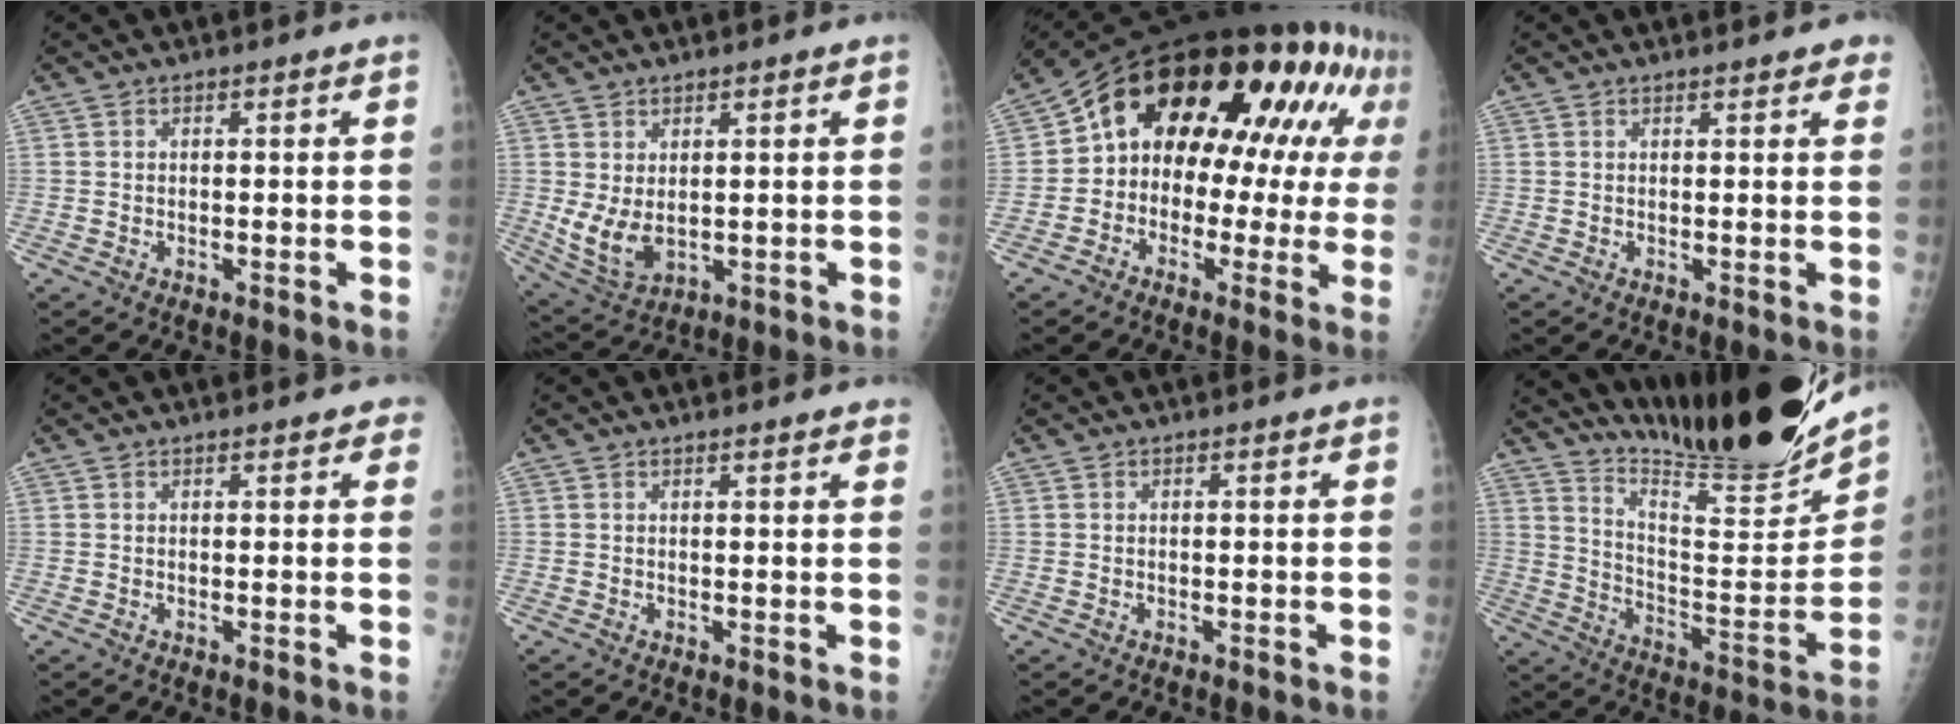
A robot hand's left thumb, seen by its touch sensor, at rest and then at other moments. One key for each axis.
{"total": 6.8, "fx": 0.3, "fy": 4.2, "fz": 5.4, "tx": -0.104, "ty": -0.010, "tz": 0.024}
{"total": 22.7, "fx": 4.2, "fy": 14.9, "fz": 16.5, "tx": -0.186, "ty": 0.056, "tz": 0.053}
{"total": 3.3, "fx": 2.5, "fy": 1.0, "fz": 2.0, "tx": -0.009, "ty": 0.000, "tz": 0.026}
{"total": 1.8, "fx": 1.3, "fy": 0.9, "fz": 0.9, "tx": 0.010, "ty": 0.001, "tz": 0.008}
{"total": 2.4, "fx": 2.0, "fy": 0.3, "fz": 1.2, "tx": -0.008, "ty": 0.000, "tz": 0.019}
{"total": 0.0}
{"total": 22.8, "fx": 20.5, "fy": 0.9, "fz": 9.8, "tx": -0.132, "ty": -0.157, "tz": 0.320}